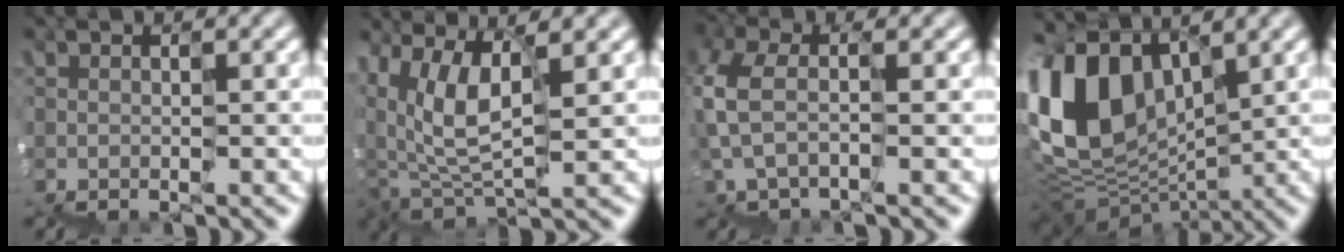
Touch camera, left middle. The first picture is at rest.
{"total": 3.8, "force": [2.6, 1.7, 2.1], "torque": [-0.062, 0.014, 0.050]}
{"total": 1.1, "force": [0.2, 0.5, 1.0], "torque": [-0.041, 0.021, -0.010]}
{"total": 8.2, "force": [3.7, 5.9, 4.3], "torque": [-0.114, 0.025, 0.062]}